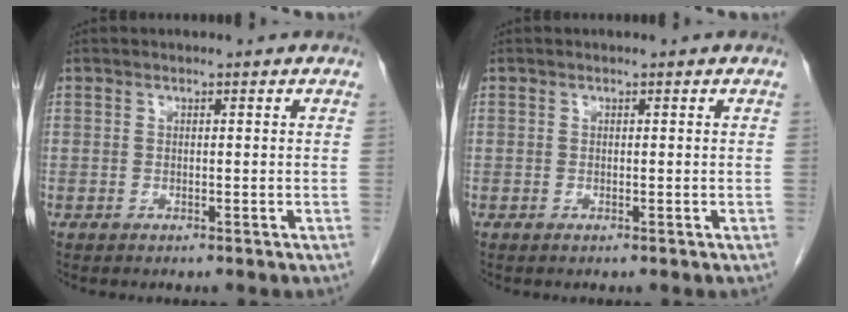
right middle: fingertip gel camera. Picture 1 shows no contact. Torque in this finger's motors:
{"motor_torque": [-0.01, 0.00, 0.00, 0.00]}